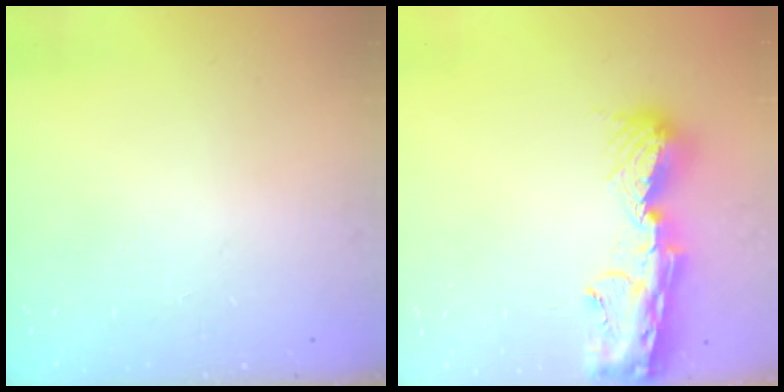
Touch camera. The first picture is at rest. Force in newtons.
{"total": 13.0, "press": 12.9, "slide": 1.3}